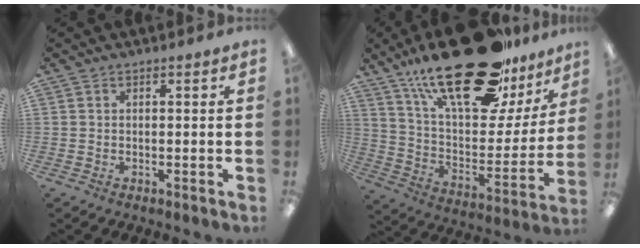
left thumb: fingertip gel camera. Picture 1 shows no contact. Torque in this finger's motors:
{"motor_torque": [1.18, 0.51, 2.17, -0.56, 0.47]}